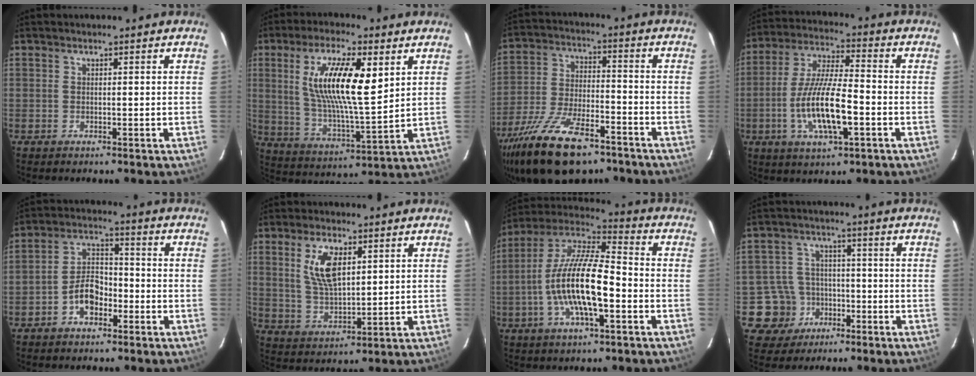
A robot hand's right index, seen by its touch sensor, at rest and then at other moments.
{"total": 16.3, "force": [5.2, 4.4, 14.8], "torque": [-0.277, 0.001, 0.100]}
{"total": 20.2, "force": [-13.9, 7.9, 12.2], "torque": [-0.252, -0.036, -0.237]}
{"total": 14.0, "force": [-4.1, 3.4, 12.9], "torque": [-0.259, -0.009, -0.075]}
{"total": 6.9, "force": [-3.4, 4.2, 4.3], "torque": [-0.081, 0.024, -0.056]}
{"total": 9.0, "force": [3.4, 4.2, 7.2], "torque": [-0.140, 0.005, 0.073]}
{"total": 16.8, "force": [-4.2, 4.8, 15.5], "torque": [-0.296, -0.003, -0.084]}
{"total": 8.0, "force": [-3.5, 7.2, 0.0], "torque": [-0.022, 0.029, -0.051]}